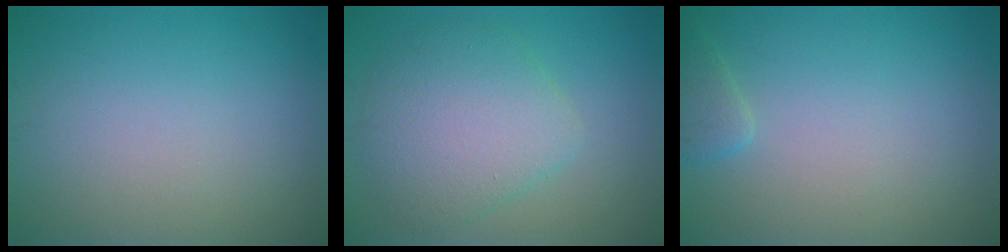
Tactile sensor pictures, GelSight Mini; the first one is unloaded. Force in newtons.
{"total": 5.4, "press": 5.4, "slide": 0.3}
{"total": 1.5, "press": 1.5, "slide": 0.1}